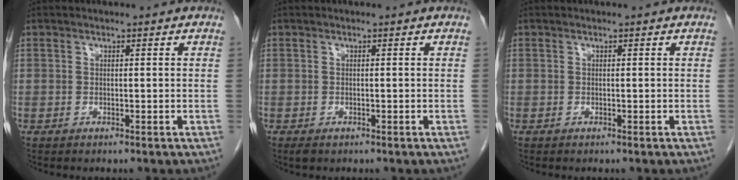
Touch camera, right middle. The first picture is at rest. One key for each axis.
{"total": 1.0, "fx": -0.6, "fy": 0.5, "fz": 0.6, "tx": -0.012, "ty": -0.001, "tz": -0.005}
{"total": 0.0}